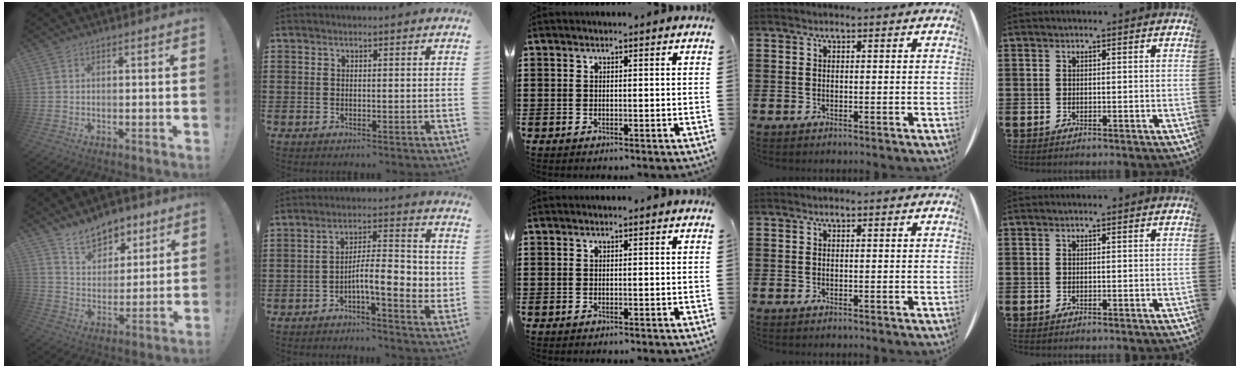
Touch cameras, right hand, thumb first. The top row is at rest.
{"thumb": {"total": 11.1, "force": [8.9, 6.0, 2.7], "torque": [-0.046, -0.065, 0.173]}, "index": {"total": 7.8, "force": [-1.8, 2.4, 7.2], "torque": [-0.109, -0.007, -0.035]}}